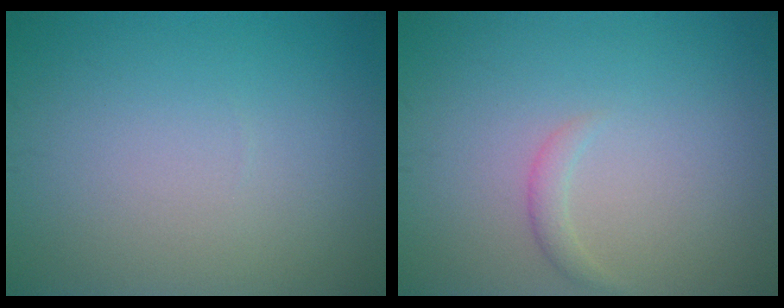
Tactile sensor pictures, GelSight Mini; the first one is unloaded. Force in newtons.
{"total": 1.1, "press": 1.1, "slide": 0.1}